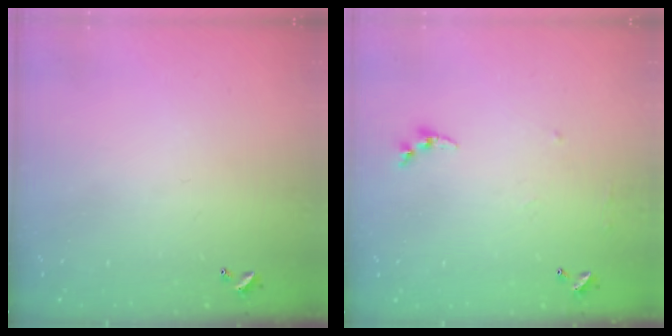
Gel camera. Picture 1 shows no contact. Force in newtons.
{"total": 5.3, "press": 5.2, "slide": 0.6}